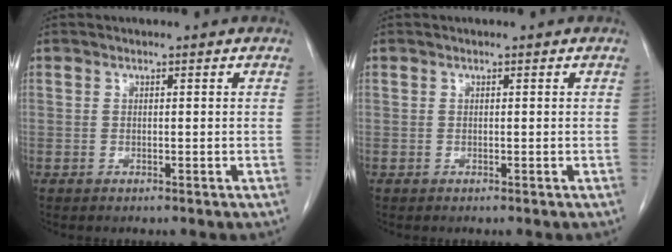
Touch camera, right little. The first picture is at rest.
{"total": 0.0}